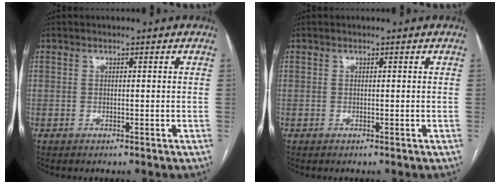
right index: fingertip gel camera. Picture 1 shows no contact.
{"total": 0.0}